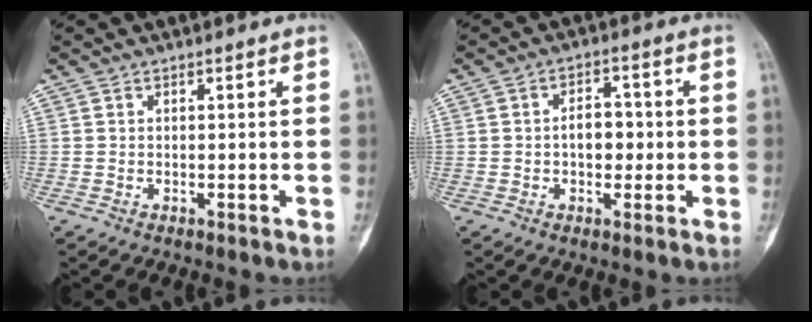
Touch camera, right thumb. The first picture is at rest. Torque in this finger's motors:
{"motor_torque": [0.68, 0.57, 0.34, -0.48, 0.11]}